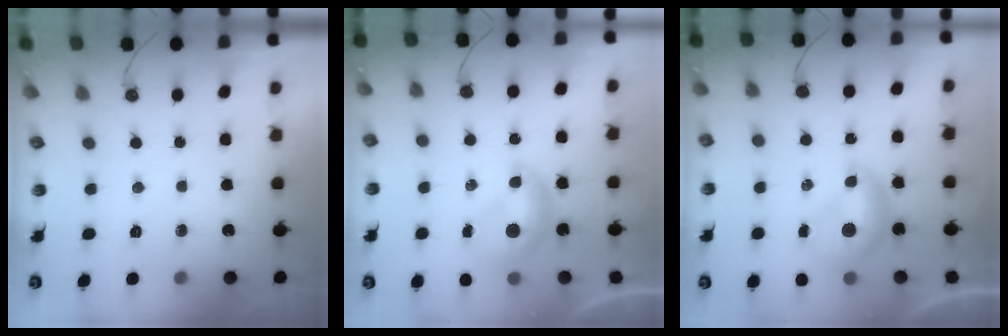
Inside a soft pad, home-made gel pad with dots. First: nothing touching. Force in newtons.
{"total": 0.0}
{"total": 0.0}